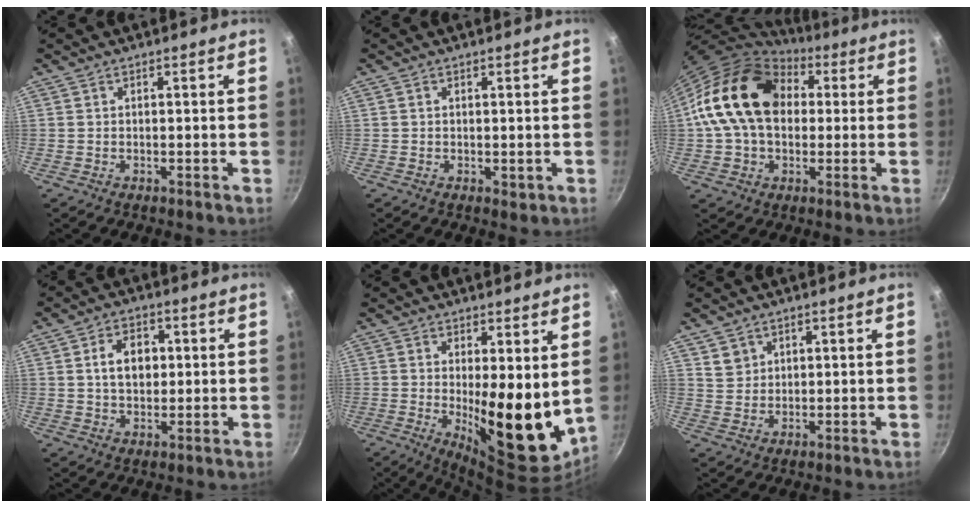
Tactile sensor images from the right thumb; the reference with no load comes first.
{"total": 1.5, "force": [0.0, 1.1, 1.1], "torque": [-0.012, -0.002, 0.000]}
{"total": 19.2, "force": [3.3, 13.9, 12.8], "torque": [-0.199, 0.027, 0.043]}
{"total": 7.0, "force": [1.0, 5.0, 4.8], "torque": [-0.058, 0.006, 0.013]}
{"total": 14.4, "force": [0.8, 5.2, 13.4], "torque": [-0.160, -0.039, 0.020]}
{"total": 3.2, "force": [1.7, 2.6, 0.8], "torque": [0.004, 0.001, 0.035]}